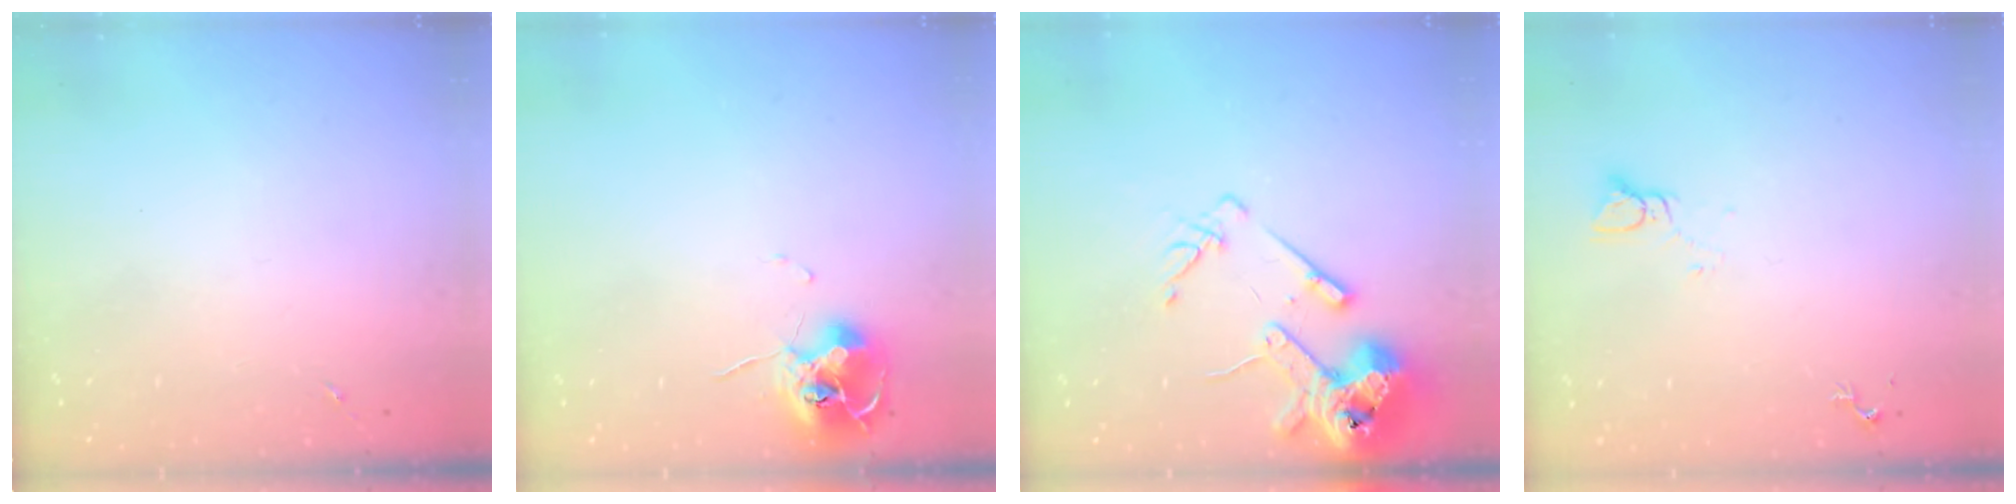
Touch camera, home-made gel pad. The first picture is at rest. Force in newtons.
{"total": 10.4, "press": 10.4, "slide": 0.9}
{"total": 15.2, "press": 14.9, "slide": 2.8}
{"total": 3.0, "press": 3.0, "slide": 0.2}